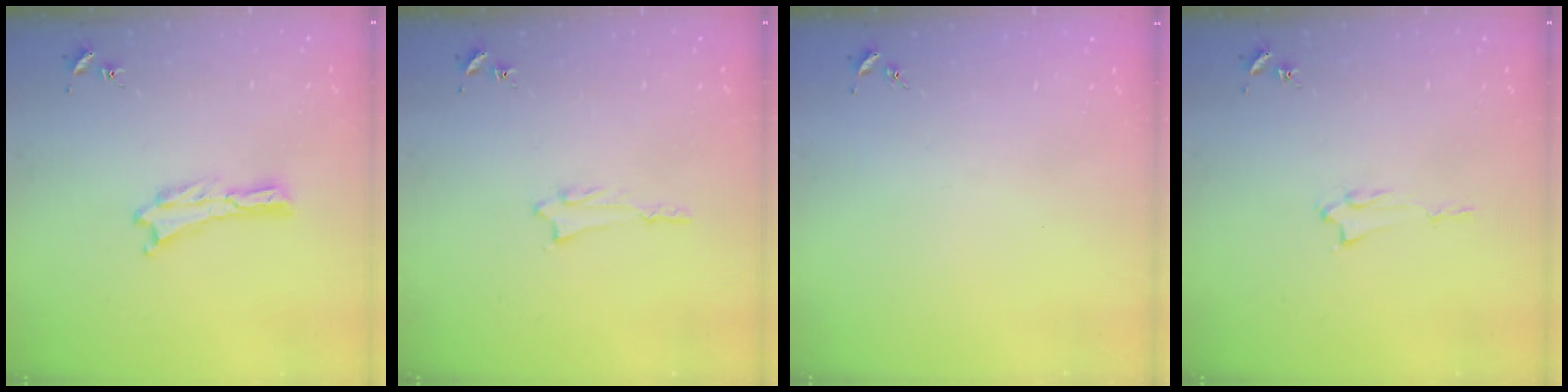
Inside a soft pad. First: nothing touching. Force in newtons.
{"total": 1.4, "press": 1.4, "slide": 0.2}
{"total": 0.0}
{"total": 1.3, "press": 1.3, "slide": 0.2}